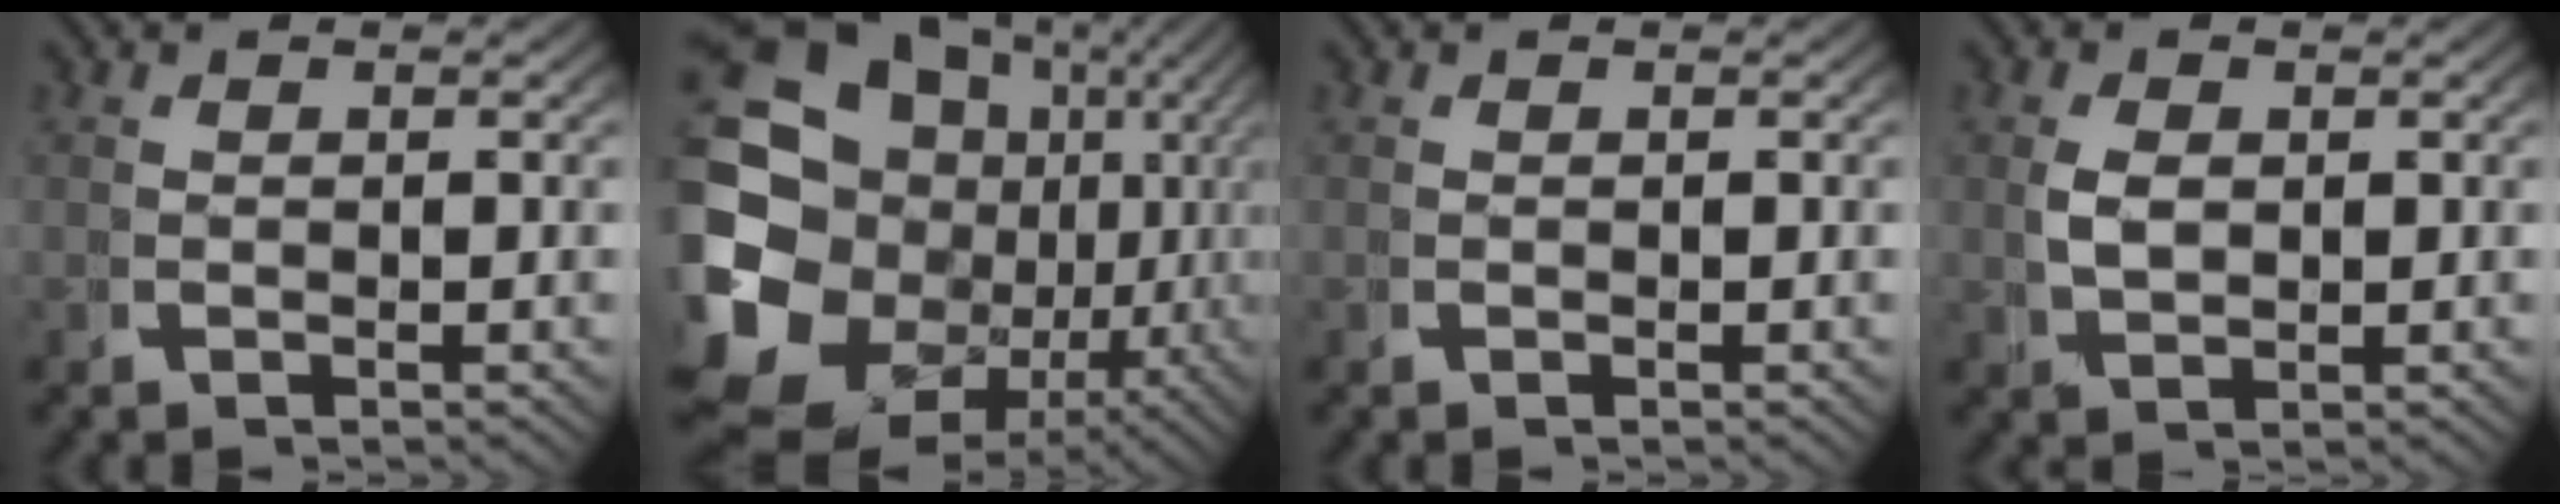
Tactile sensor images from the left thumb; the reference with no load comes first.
{"total": 21.8, "force": [-2.1, 16.1, 14.6], "torque": [-0.281, -0.072, -0.007]}
{"total": 0.0}
{"total": 2.3, "force": [0.6, 1.5, 1.7], "torque": [-0.043, -0.010, 0.024]}